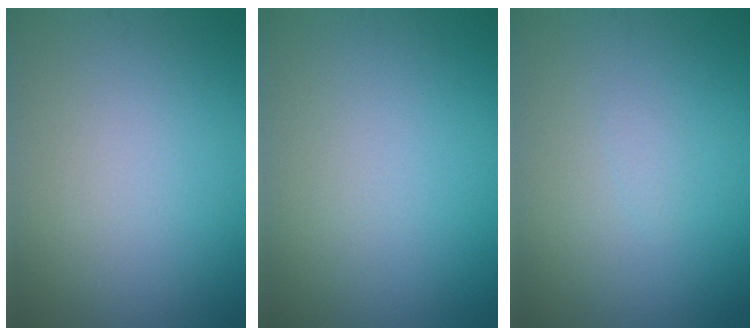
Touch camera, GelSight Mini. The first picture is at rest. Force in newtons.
{"total": 0.0}
{"total": 0.5, "press": 0.5, "slide": 0.1}